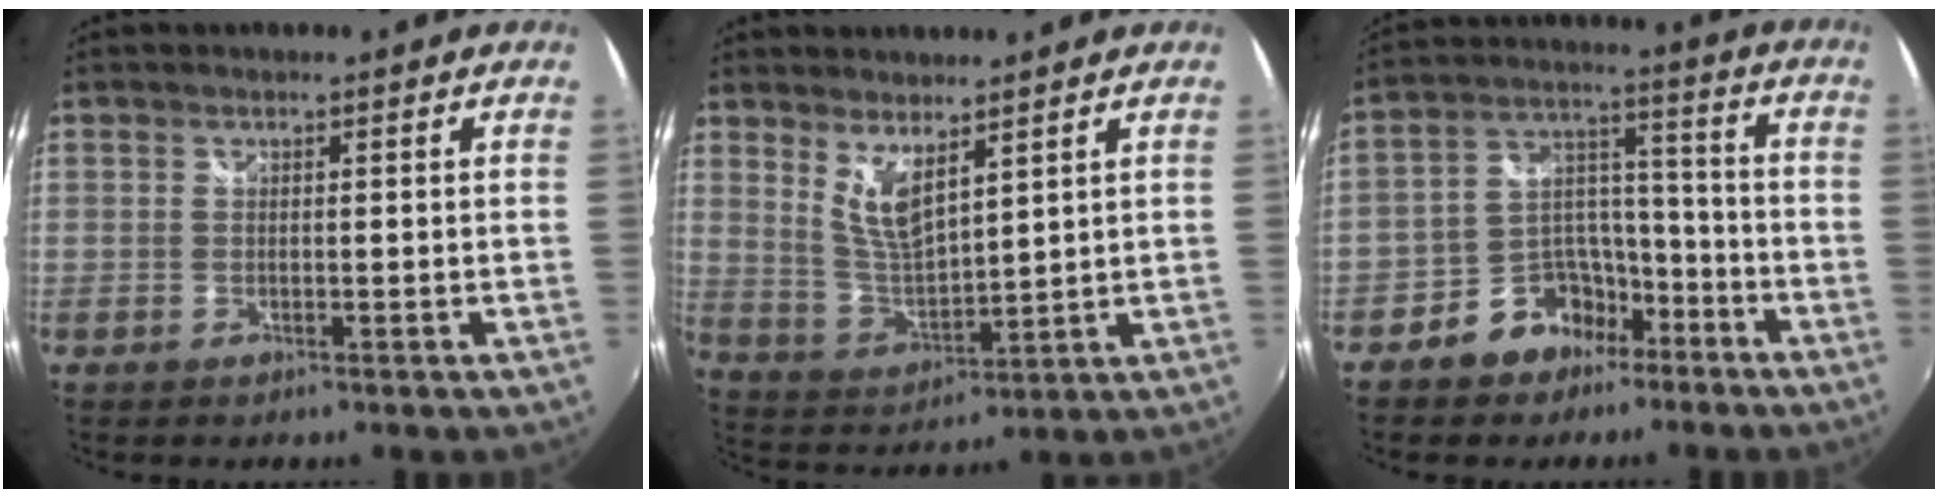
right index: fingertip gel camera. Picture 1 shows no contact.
{"total": 7.1, "force": [4.5, 2.1, 5.0], "torque": [-0.095, -0.014, 0.095]}
{"total": 10.4, "force": [-6.9, 7.0, 3.3], "torque": [-0.061, 0.045, -0.106]}